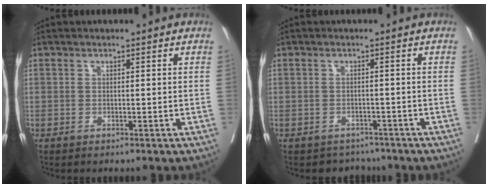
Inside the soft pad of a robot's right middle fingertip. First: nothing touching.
{"total": 2.8, "force": [-2.4, 1.3, -0.4], "torque": [0.004, 0.009, -0.034]}